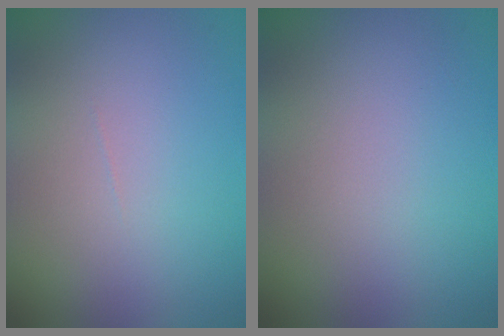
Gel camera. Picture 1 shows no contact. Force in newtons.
{"total": 0.0}